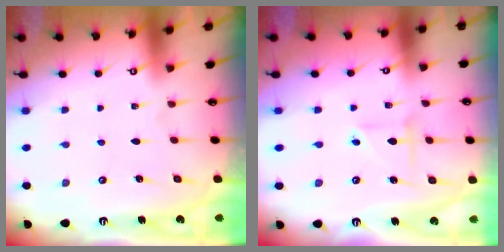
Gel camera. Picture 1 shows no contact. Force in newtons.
{"total": 2.8, "press": 2.8, "slide": 0.2}